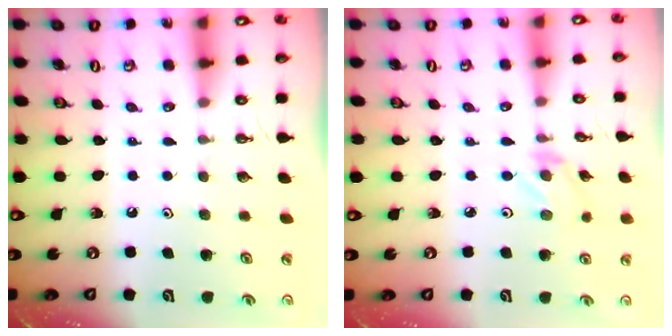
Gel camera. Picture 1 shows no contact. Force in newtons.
{"total": 2.1, "press": 2.0, "slide": 0.4}